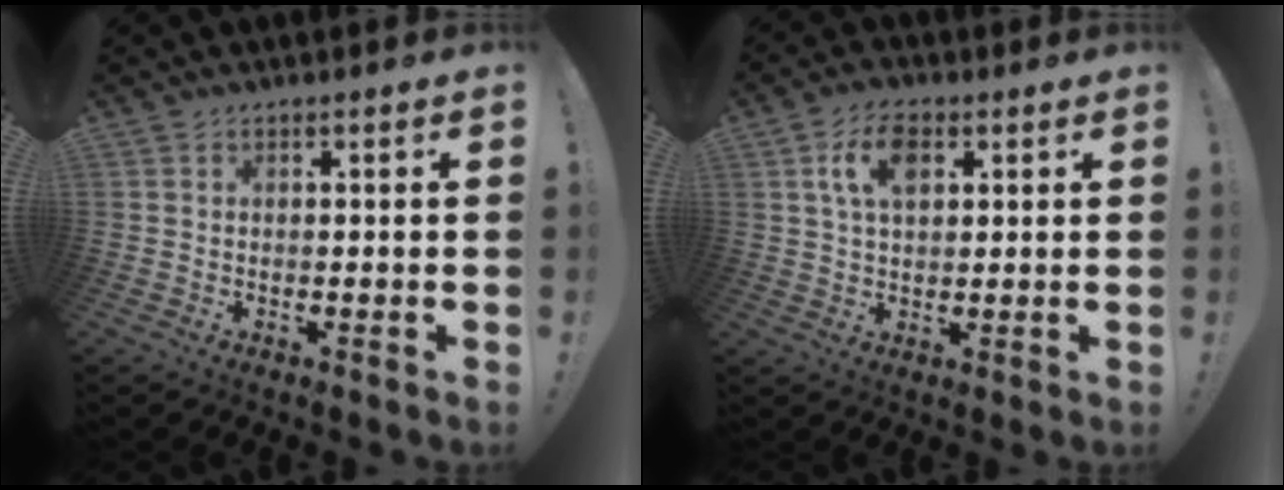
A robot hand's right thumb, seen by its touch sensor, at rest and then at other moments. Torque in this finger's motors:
{"motor_torque": [-0.16, 0.26, 0.05, 0.05, 0.00]}